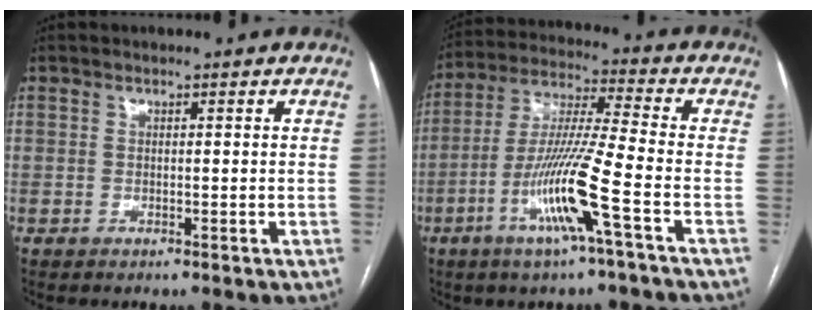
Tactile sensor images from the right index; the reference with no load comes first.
{"total": 12.8, "force": [-5.0, -0.9, 11.8], "torque": [-0.235, -0.008, -0.100]}